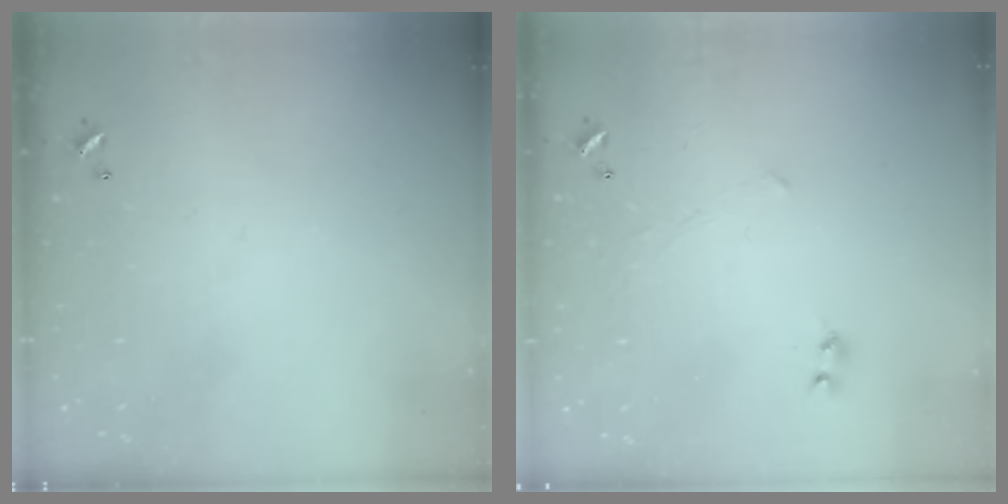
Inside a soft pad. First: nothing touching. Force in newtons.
{"total": 2.3, "press": 2.3, "slide": 0.2}